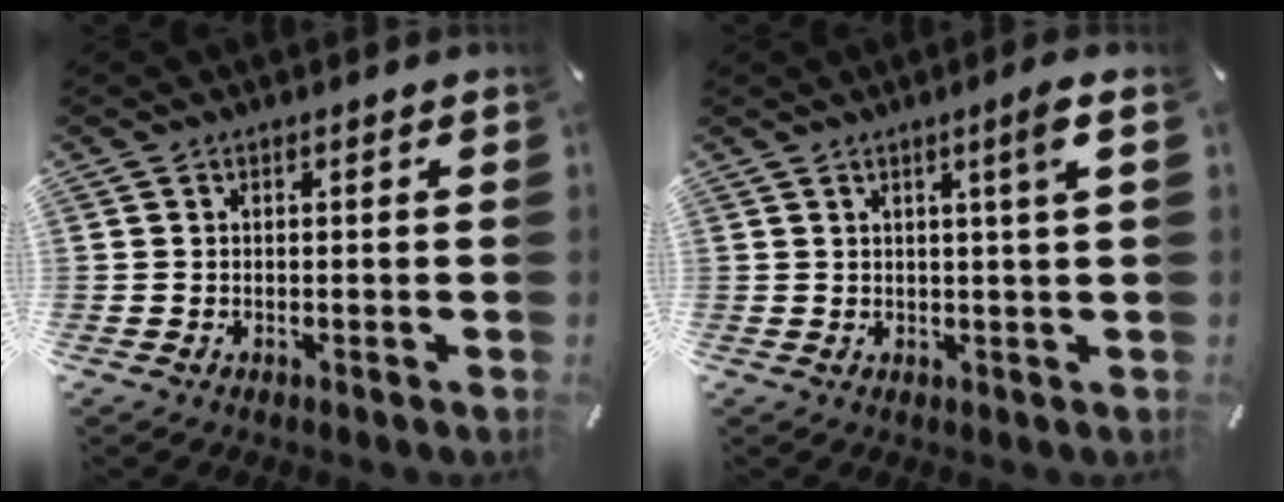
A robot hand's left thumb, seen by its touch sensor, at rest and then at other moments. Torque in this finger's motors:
{"motor_torque": [-0.14, -0.01, 0.08, 0.27, 0.20]}